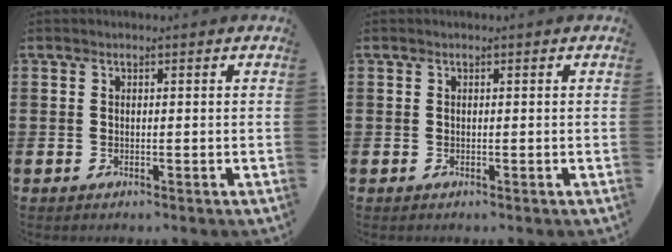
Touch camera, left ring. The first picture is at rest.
{"total": 0.0}